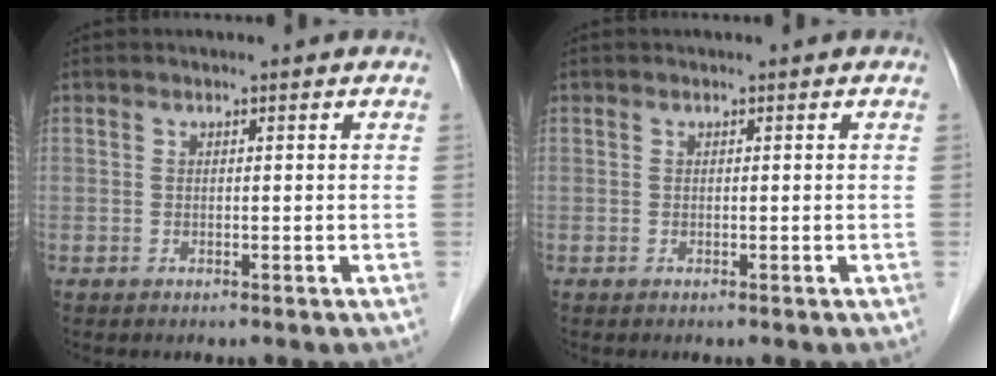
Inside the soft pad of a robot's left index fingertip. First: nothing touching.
{"total": 0.0}